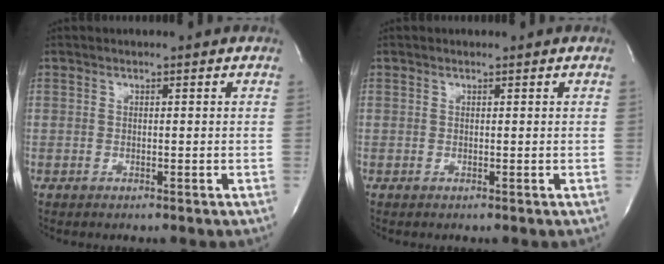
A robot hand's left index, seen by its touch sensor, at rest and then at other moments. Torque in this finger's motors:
{"motor_torque": [0.04, 0.01, -0.03, -0.01]}